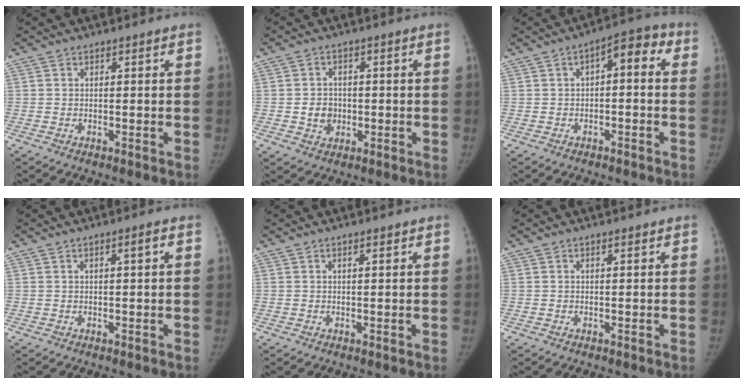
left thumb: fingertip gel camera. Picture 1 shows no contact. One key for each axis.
{"total": 4.4, "fx": -0.5, "fy": 3.8, "fz": 2.0, "tx": -0.016, "ty": 0.005, "tz": -0.006}
{"total": 6.4, "fx": 0.7, "fy": 3.0, "fz": 5.6, "tx": -0.058, "ty": 0.034, "tz": -0.002}
{"total": 1.7, "fx": 0.6, "fy": 0.0, "fz": 1.6, "tx": -0.028, "ty": 0.000, "tz": 0.010}
{"total": 1.2, "fx": 0.8, "fy": 0.2, "fz": 0.8, "tx": -0.013, "ty": -0.003, "tz": 0.013}
{"total": 0.6, "fx": 0.4, "fy": 0.0, "fz": 0.4, "tx": -0.007, "ty": 0.000, "tz": 0.007}